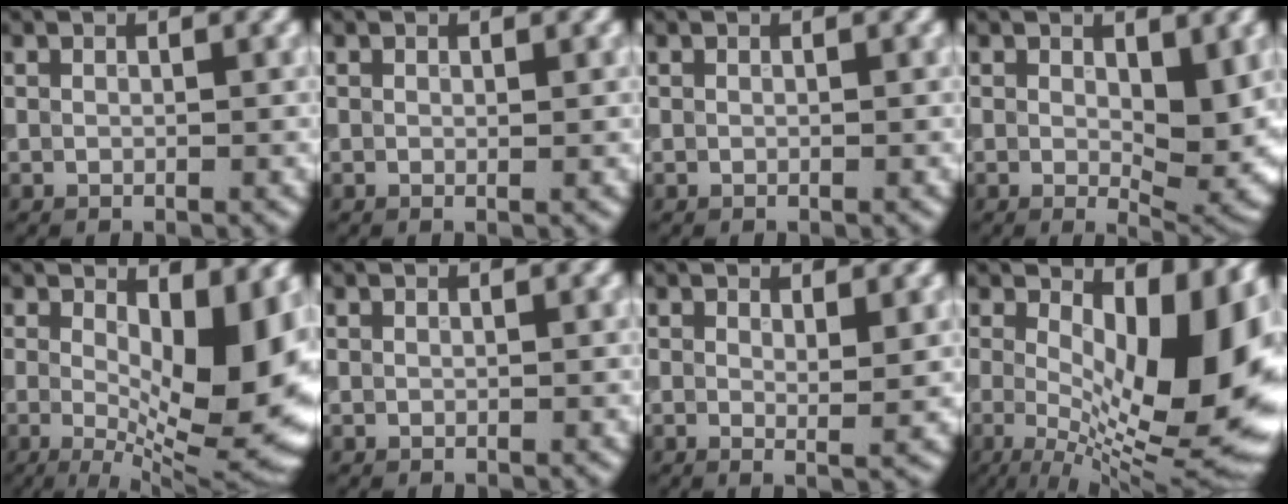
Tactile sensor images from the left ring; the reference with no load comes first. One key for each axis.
{"total": 0.0}
{"total": 0.0}
{"total": 5.6, "fx": 0.9, "fy": 2.6, "fz": 4.9, "tx": -0.071, "ty": -0.014, "tz": 0.020}
{"total": 12.2, "fx": 0.5, "fy": 4.6, "fz": 11.3, "tx": -0.144, "ty": -0.006, "tz": 0.003}
{"total": 0.0}
{"total": 1.8, "fx": 0.7, "fy": 0.3, "fz": 1.6, "tx": -0.021, "ty": -0.007, "tz": 0.011}
{"total": 15.1, "fx": 1.2, "fy": 6.6, "fz": 13.5, "tx": -0.167, "ty": 0.000, "tz": 0.019}